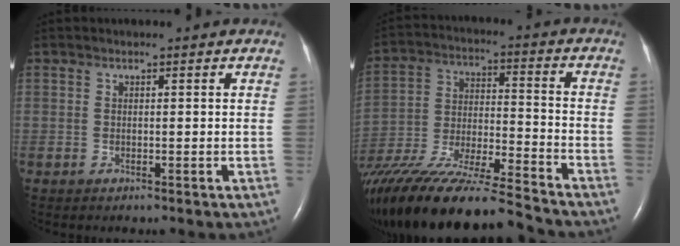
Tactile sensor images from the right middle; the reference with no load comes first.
{"total": 22.0, "force": [-19.0, 0.8, 11.0], "torque": [-0.221, -0.042, -0.333]}